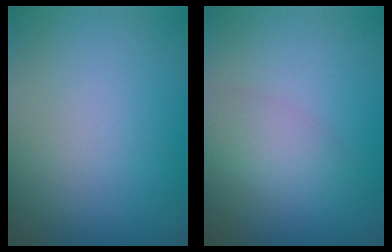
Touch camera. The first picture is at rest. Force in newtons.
{"total": 2.3, "press": 2.3, "slide": 0.1}